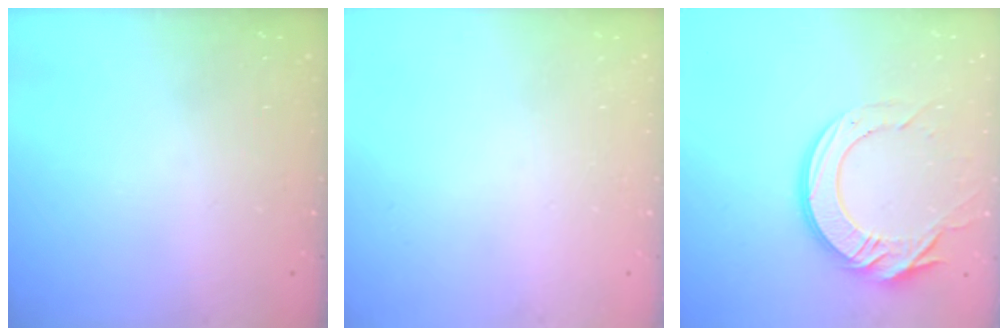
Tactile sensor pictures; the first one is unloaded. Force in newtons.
{"total": 0.0}
{"total": 16.4, "press": 16.4, "slide": 1.2}